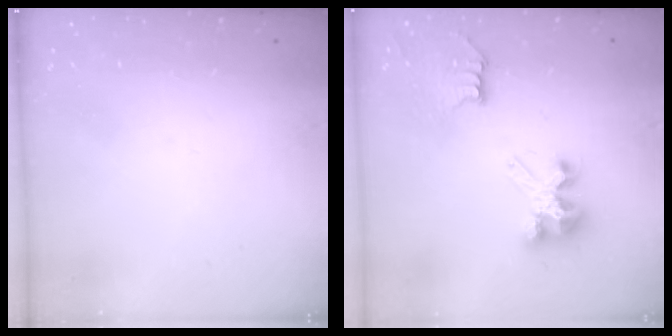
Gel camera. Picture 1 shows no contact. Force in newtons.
{"total": 6.6, "press": 6.6, "slide": 0.1}